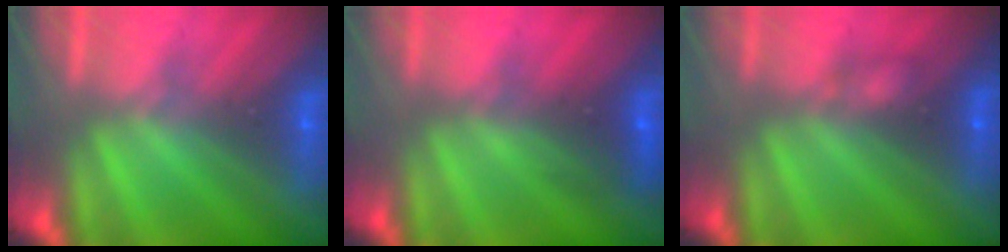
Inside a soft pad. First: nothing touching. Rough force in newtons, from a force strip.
{"total": 2.6}
{"total": 2.2}